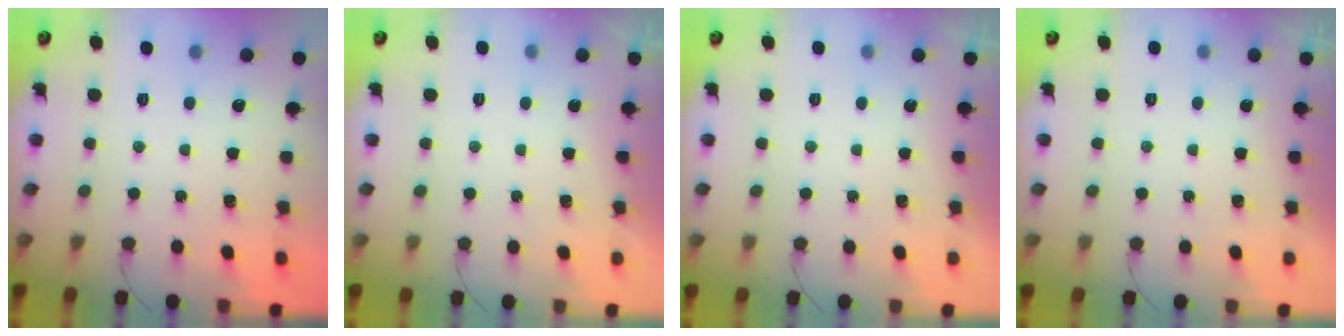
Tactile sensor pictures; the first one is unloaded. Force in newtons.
{"total": 0.0}
{"total": 0.0}
{"total": 0.0}